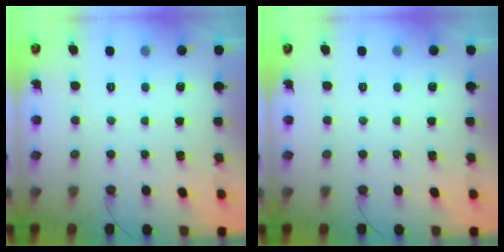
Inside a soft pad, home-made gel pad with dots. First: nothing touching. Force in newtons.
{"total": 0.0}